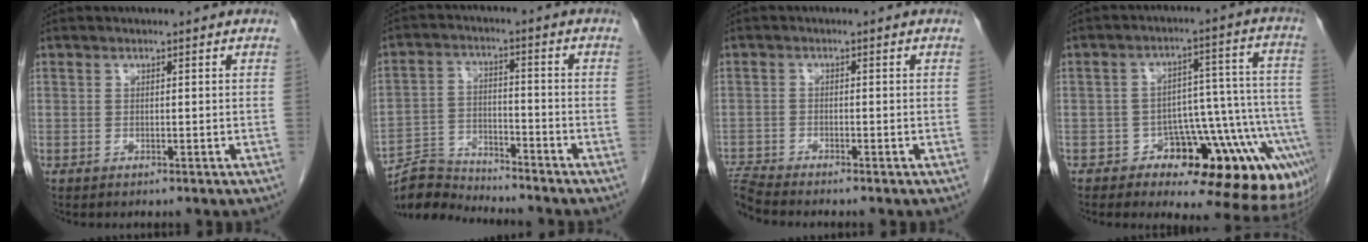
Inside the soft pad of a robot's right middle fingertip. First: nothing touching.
{"total": 7.8, "force": [-7.8, 0.6, -0.2], "torque": [-0.004, 0.006, -0.143]}
{"total": 3.8, "force": [-3.7, -0.8, 0.4], "torque": [-0.015, -0.012, -0.069]}
{"total": 16.5, "force": [-9.4, 6.3, 12.1], "torque": [-0.047, 0.073, -0.114]}